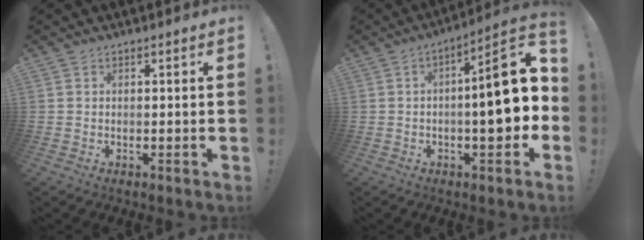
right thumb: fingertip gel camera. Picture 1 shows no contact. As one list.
[{"total": 16.1, "force": [-0.2, 4.3, 15.5], "torque": [-0.206, 0.004, -0.007]}]